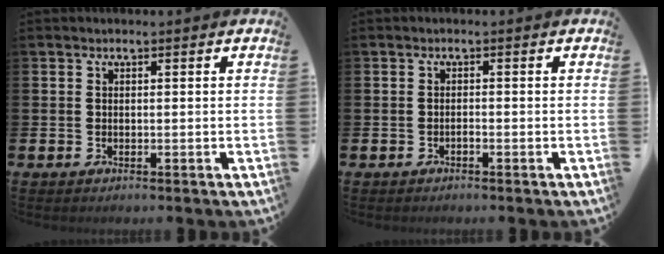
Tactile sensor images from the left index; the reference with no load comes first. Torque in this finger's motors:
{"motor_torque": [0.28, 0.05, 0.05, 0.01]}